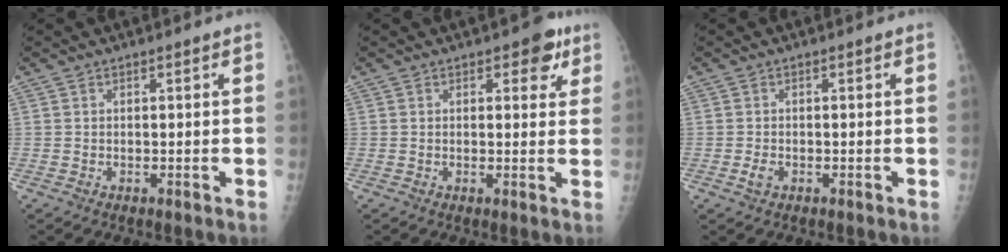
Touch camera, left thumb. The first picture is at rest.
{"total": 6.1, "force": [3.0, 3.2, 4.2], "torque": [-0.015, -0.008, 0.028]}
{"total": 1.4, "force": [-0.5, 0.9, 1.0], "torque": [-0.019, -0.001, -0.010]}